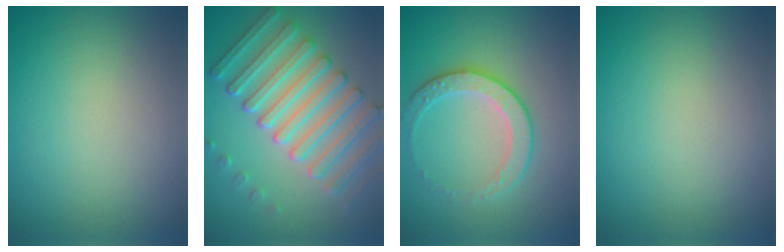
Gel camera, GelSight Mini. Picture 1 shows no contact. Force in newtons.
{"total": 7.9, "press": 6.4, "slide": 4.5}
{"total": 2.8, "press": 2.4, "slide": 1.4}
{"total": 0.0}